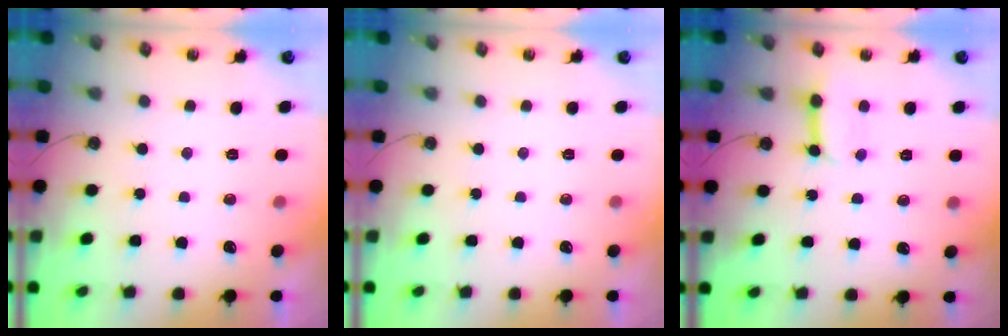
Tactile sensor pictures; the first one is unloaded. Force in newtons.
{"total": 0.0}
{"total": 8.4, "press": 8.3, "slide": 0.9}